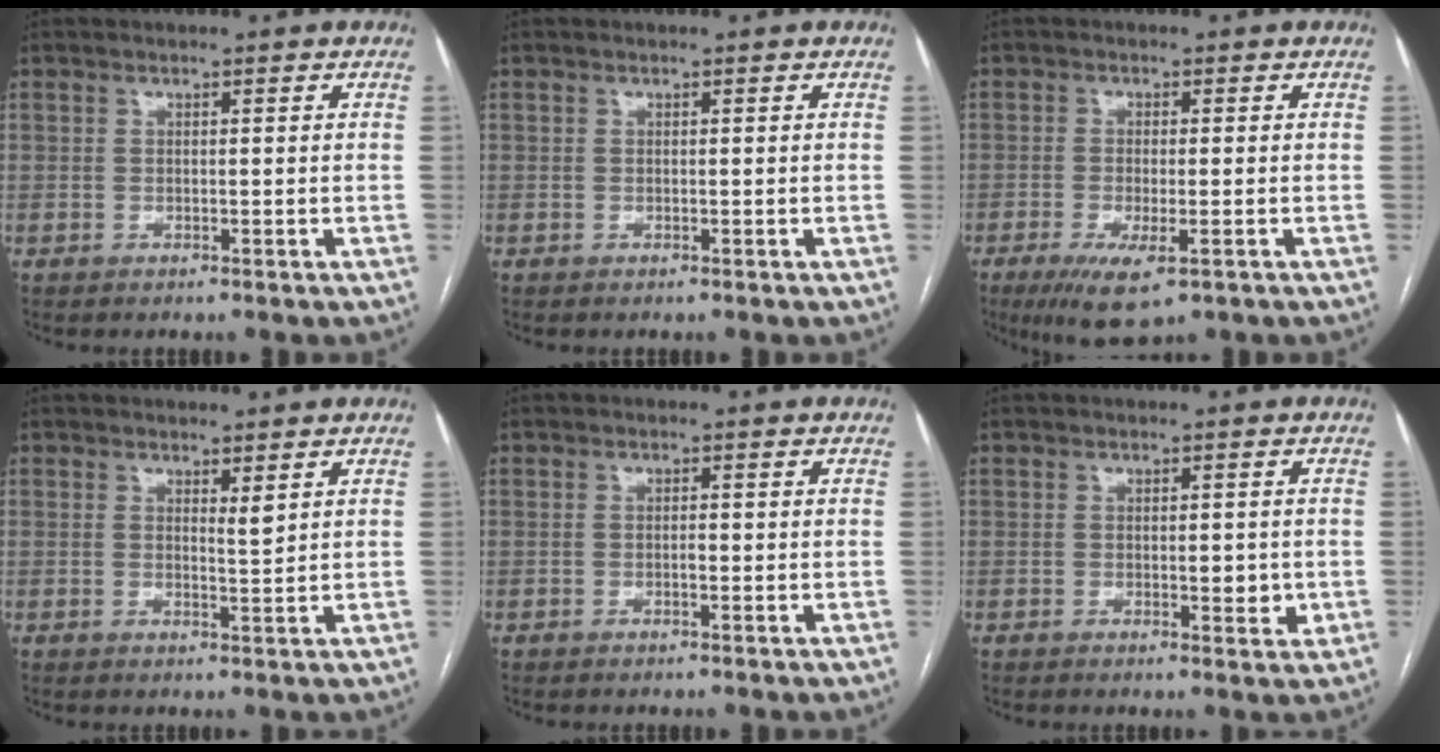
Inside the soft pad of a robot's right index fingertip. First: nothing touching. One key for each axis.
{"total": 0.0}
{"total": 6.8, "fx": -3.4, "fy": 1.9, "fz": 5.6, "tx": -0.096, "ty": -0.017, "tz": -0.050}
{"total": 1.7, "fx": 1.1, "fy": 0.1, "fz": 1.3, "tx": -0.025, "ty": -0.009, "tz": 0.021}
{"total": 1.1, "fx": -0.2, "fy": 0.4, "fz": 1.0, "tx": -0.018, "ty": 0.001, "tz": -0.004}
{"total": 3.1, "fx": -0.3, "fy": 1.5, "fz": 2.8, "tx": -0.034, "ty": -0.003, "tz": 0.000}